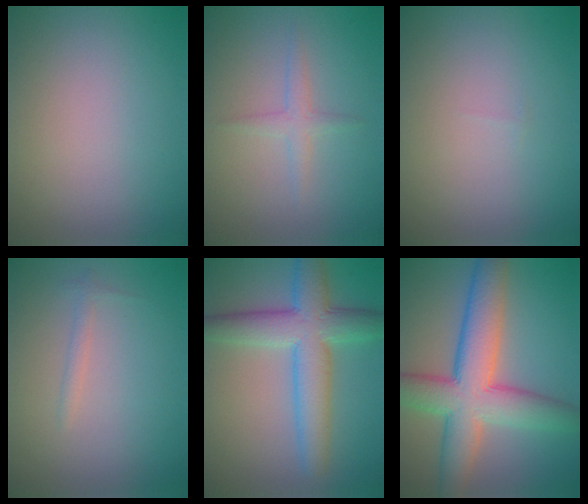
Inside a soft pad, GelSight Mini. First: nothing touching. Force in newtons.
{"total": 1.5, "press": 1.5, "slide": 0.0}
{"total": 0.0}
{"total": 0.8, "press": 0.8, "slide": 0.0}
{"total": 6.7, "press": 6.7, "slide": 0.1}
{"total": 9.2, "press": 9.2, "slide": 0.3}